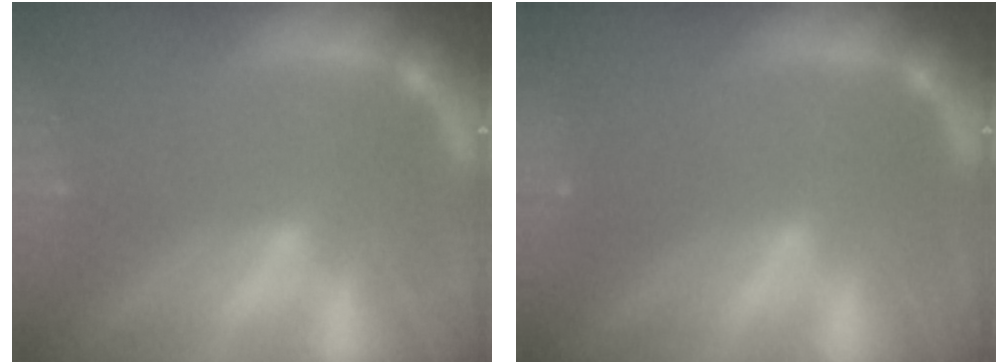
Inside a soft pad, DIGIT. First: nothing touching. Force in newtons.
{"total": 1.0}